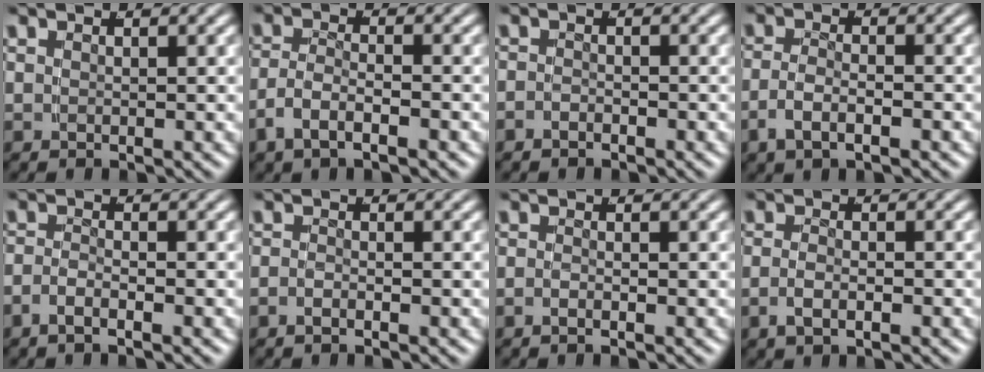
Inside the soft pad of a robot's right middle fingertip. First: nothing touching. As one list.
[{"total": 3.1, "force": [-1.6, 1.6, 2.2], "torque": [-0.049, -0.009, -0.028]}, {"total": 1.2, "force": [-1.1, 0.6, 0.2], "torque": [-0.006, -0.007, -0.019]}, {"total": 2.8, "force": [-1.4, 1.1, 2.1], "torque": [-0.046, -0.007, -0.024]}, {"total": 1.9, "force": [-1.4, 0.5, 1.3], "torque": [-0.028, -0.004, -0.026]}, {"total": 1.1, "force": [-0.9, 0.3, 0.6], "torque": [-0.015, -0.004, -0.018]}, {"total": 0.9, "force": [-0.7, 0.0, 0.5], "torque": [-0.012, -0.003, -0.015]}, {"total": 2.0, "force": [-1.1, 0.7, 1.5], "torque": [-0.032, -0.005, -0.019]}]